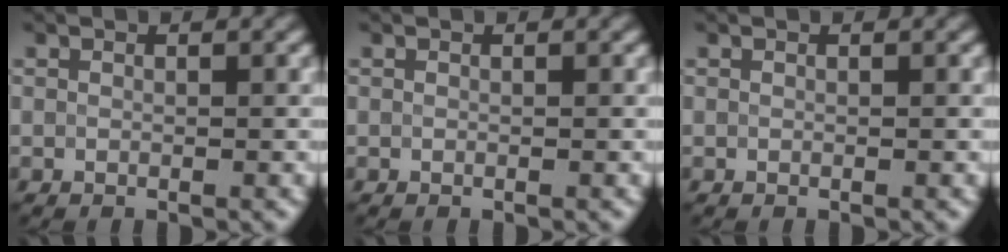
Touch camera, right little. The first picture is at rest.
{"total": 0.0}
{"total": 0.0}